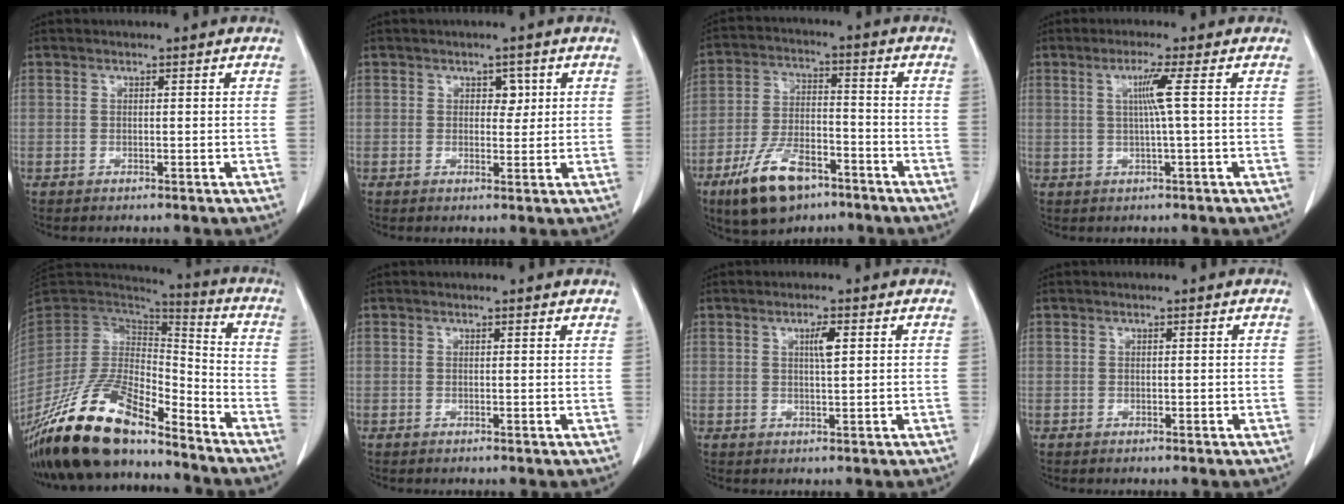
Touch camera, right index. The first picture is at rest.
{"total": 2.2, "force": [0.8, 1.4, 1.4], "torque": [-0.013, 0.002, 0.010]}
{"total": 11.8, "force": [-7.4, 5.1, 7.7], "torque": [-0.155, -0.004, -0.132]}
{"total": 3.7, "force": [0.6, -1.2, 3.4], "torque": [-0.070, 0.001, 0.013]}
{"total": 21.1, "force": [-16.4, 6.3, 11.6], "torque": [-0.249, -0.013, -0.306]}
{"total": 0.9, "force": [0.8, 0.2, 0.2], "torque": [-0.011, 0.000, 0.006]}
{"total": 2.6, "force": [0.9, 0.3, 2.4], "torque": [-0.042, -0.001, 0.014]}
{"total": 0.0}